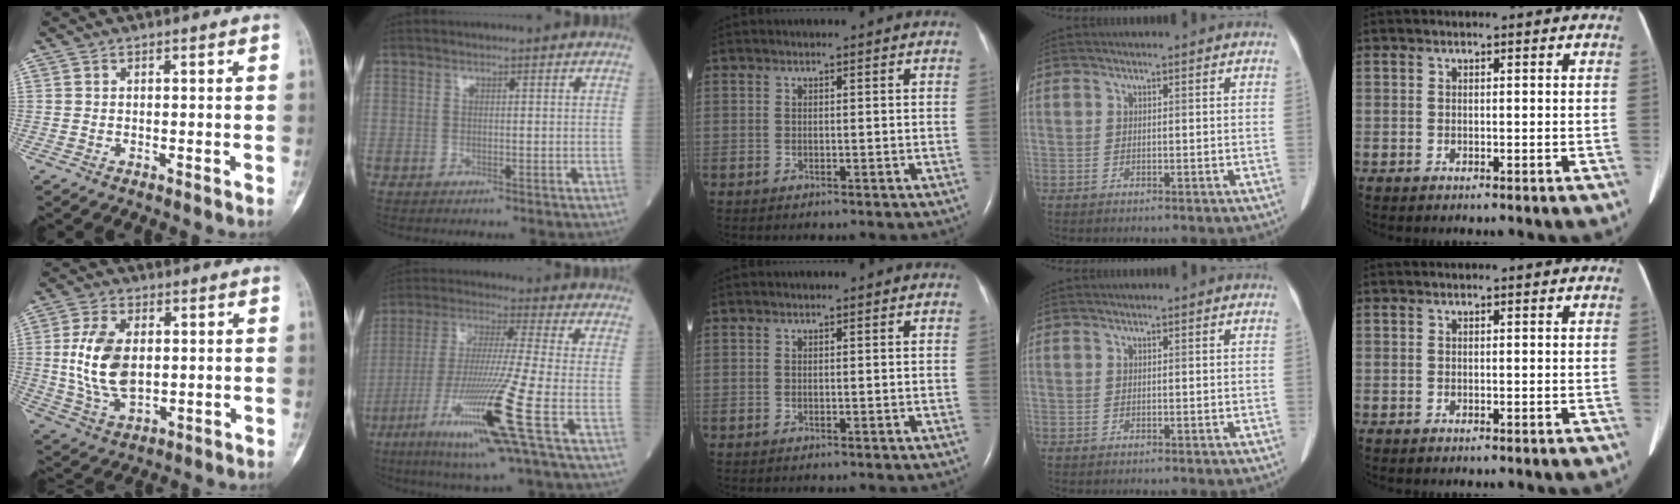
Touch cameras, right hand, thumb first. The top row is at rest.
{"thumb": {"total": 12.3, "force": [0.9, 7.3, 9.8], "torque": [-0.188, -0.007, 0.025]}, "index": {"total": 16.2, "force": [-6.5, -1.6, 14.8], "torque": [-0.302, -0.035, -0.124]}}